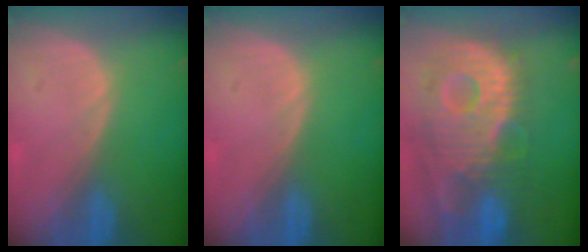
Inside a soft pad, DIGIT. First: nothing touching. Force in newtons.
{"total": 0.0}
{"total": 13.4, "press": 11.6, "slide": 6.6}